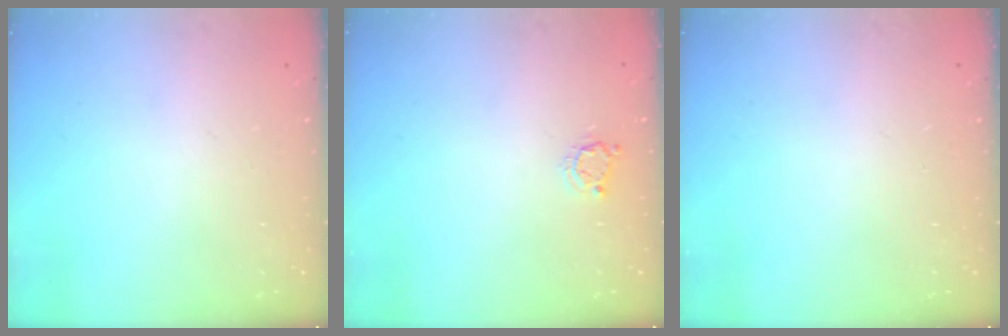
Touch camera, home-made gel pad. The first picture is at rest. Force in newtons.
{"total": 3.8, "press": 3.7, "slide": 0.5}
{"total": 0.0}